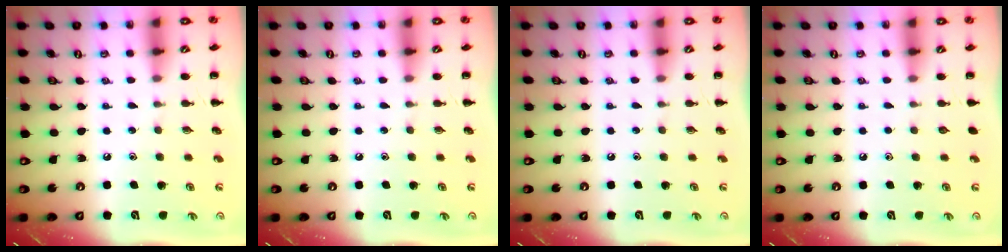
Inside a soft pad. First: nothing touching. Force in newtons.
{"total": 0.0}
{"total": 0.0}
{"total": 0.0}